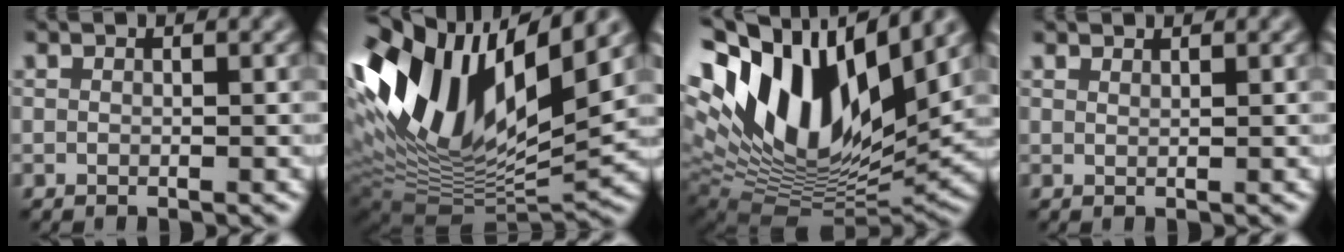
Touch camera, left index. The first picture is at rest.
{"total": 15.7, "force": [3.5, 7.6, 13.3], "torque": [-0.263, 0.015, 0.054]}
{"total": 16.5, "force": [5.5, 8.5, 13.0], "torque": [-0.254, 0.018, 0.086]}
{"total": 0.9, "force": [0.9, -0.1, 0.2], "torque": [-0.002, -0.002, 0.010]}